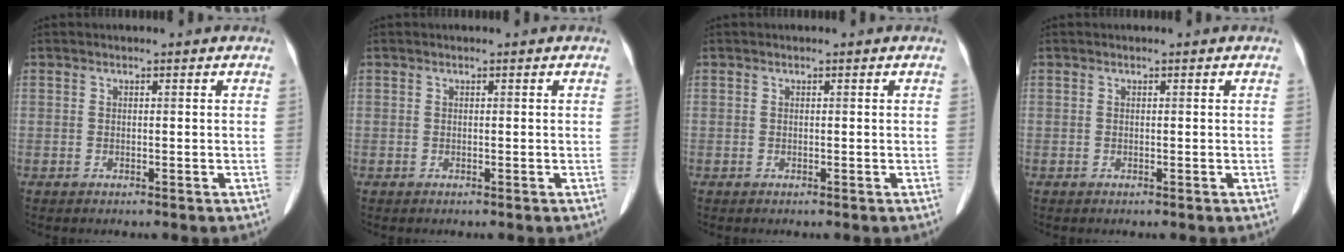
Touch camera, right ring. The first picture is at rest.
{"total": 0.0}
{"total": 0.0}
{"total": 0.0}